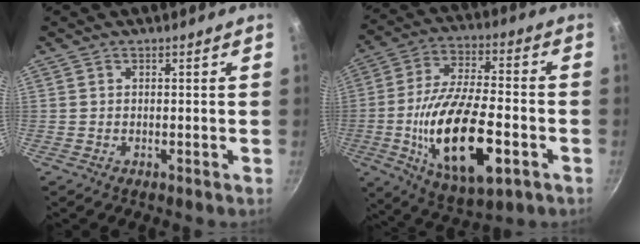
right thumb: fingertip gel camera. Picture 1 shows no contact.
{"total": 21.5, "force": [-5.9, 9.1, 18.6], "torque": [-0.334, 0.016, -0.099]}